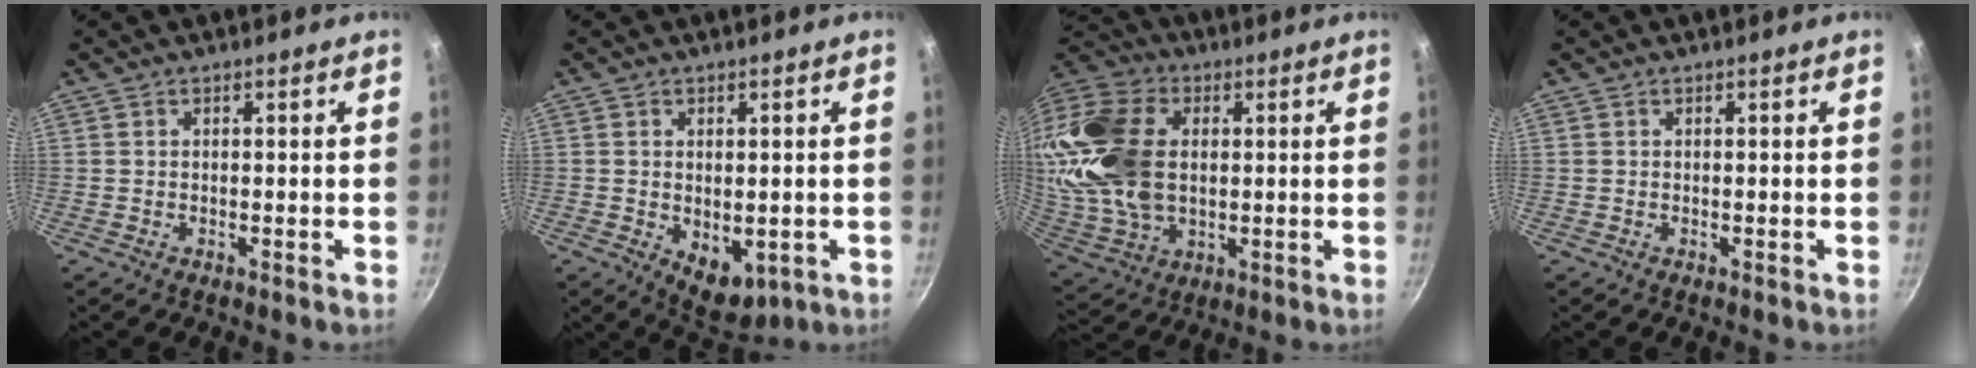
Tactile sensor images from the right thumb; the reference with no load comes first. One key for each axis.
{"total": 7.3, "fx": -1.2, "fy": 4.7, "fz": 5.4, "tx": -0.056, "ty": -0.012, "tz": -0.003}
{"total": 24.1, "fx": 2.9, "fy": 16.3, "fz": 17.5, "tx": -0.363, "ty": 0.008, "tz": 0.058}
{"total": 0.0}